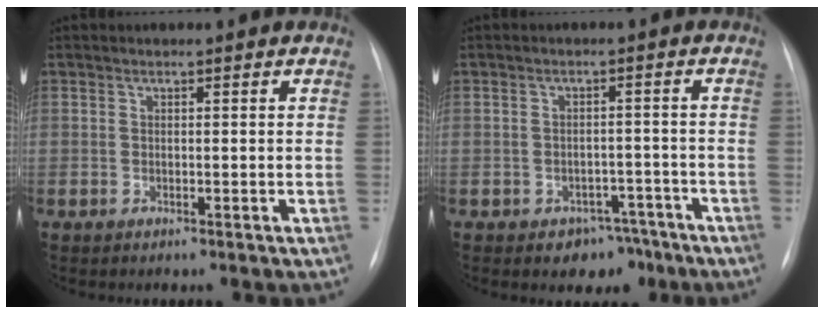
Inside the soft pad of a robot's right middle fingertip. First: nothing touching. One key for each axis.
{"total": 4.4, "fx": -3.1, "fy": 2.9, "fz": 1.2, "tx": -0.003, "ty": 0.016, "tz": -0.035}